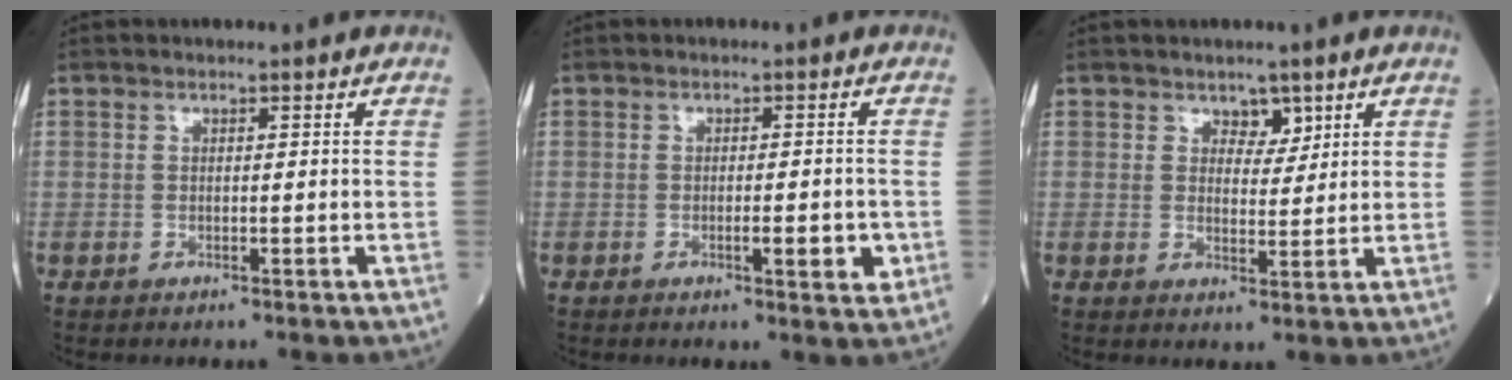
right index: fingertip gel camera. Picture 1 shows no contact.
{"total": 3.7, "force": [-1.1, 0.8, 3.4], "torque": [-0.047, -0.002, -0.012]}
{"total": 2.9, "force": [1.9, 1.7, 1.5], "torque": [-0.014, 0.000, 0.031]}